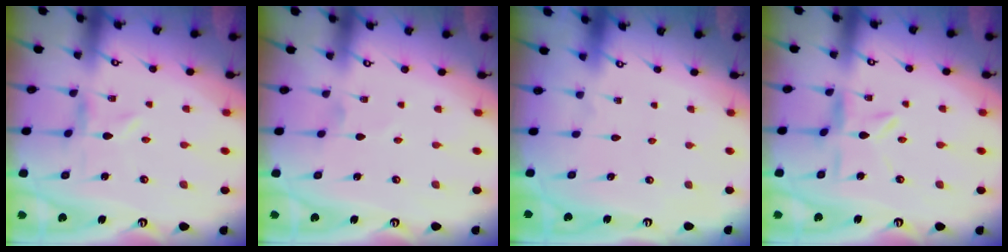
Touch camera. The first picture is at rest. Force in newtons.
{"total": 0.0}
{"total": 1.6, "press": 1.6, "slide": 0.1}
{"total": 4.5, "press": 4.4, "slide": 0.4}